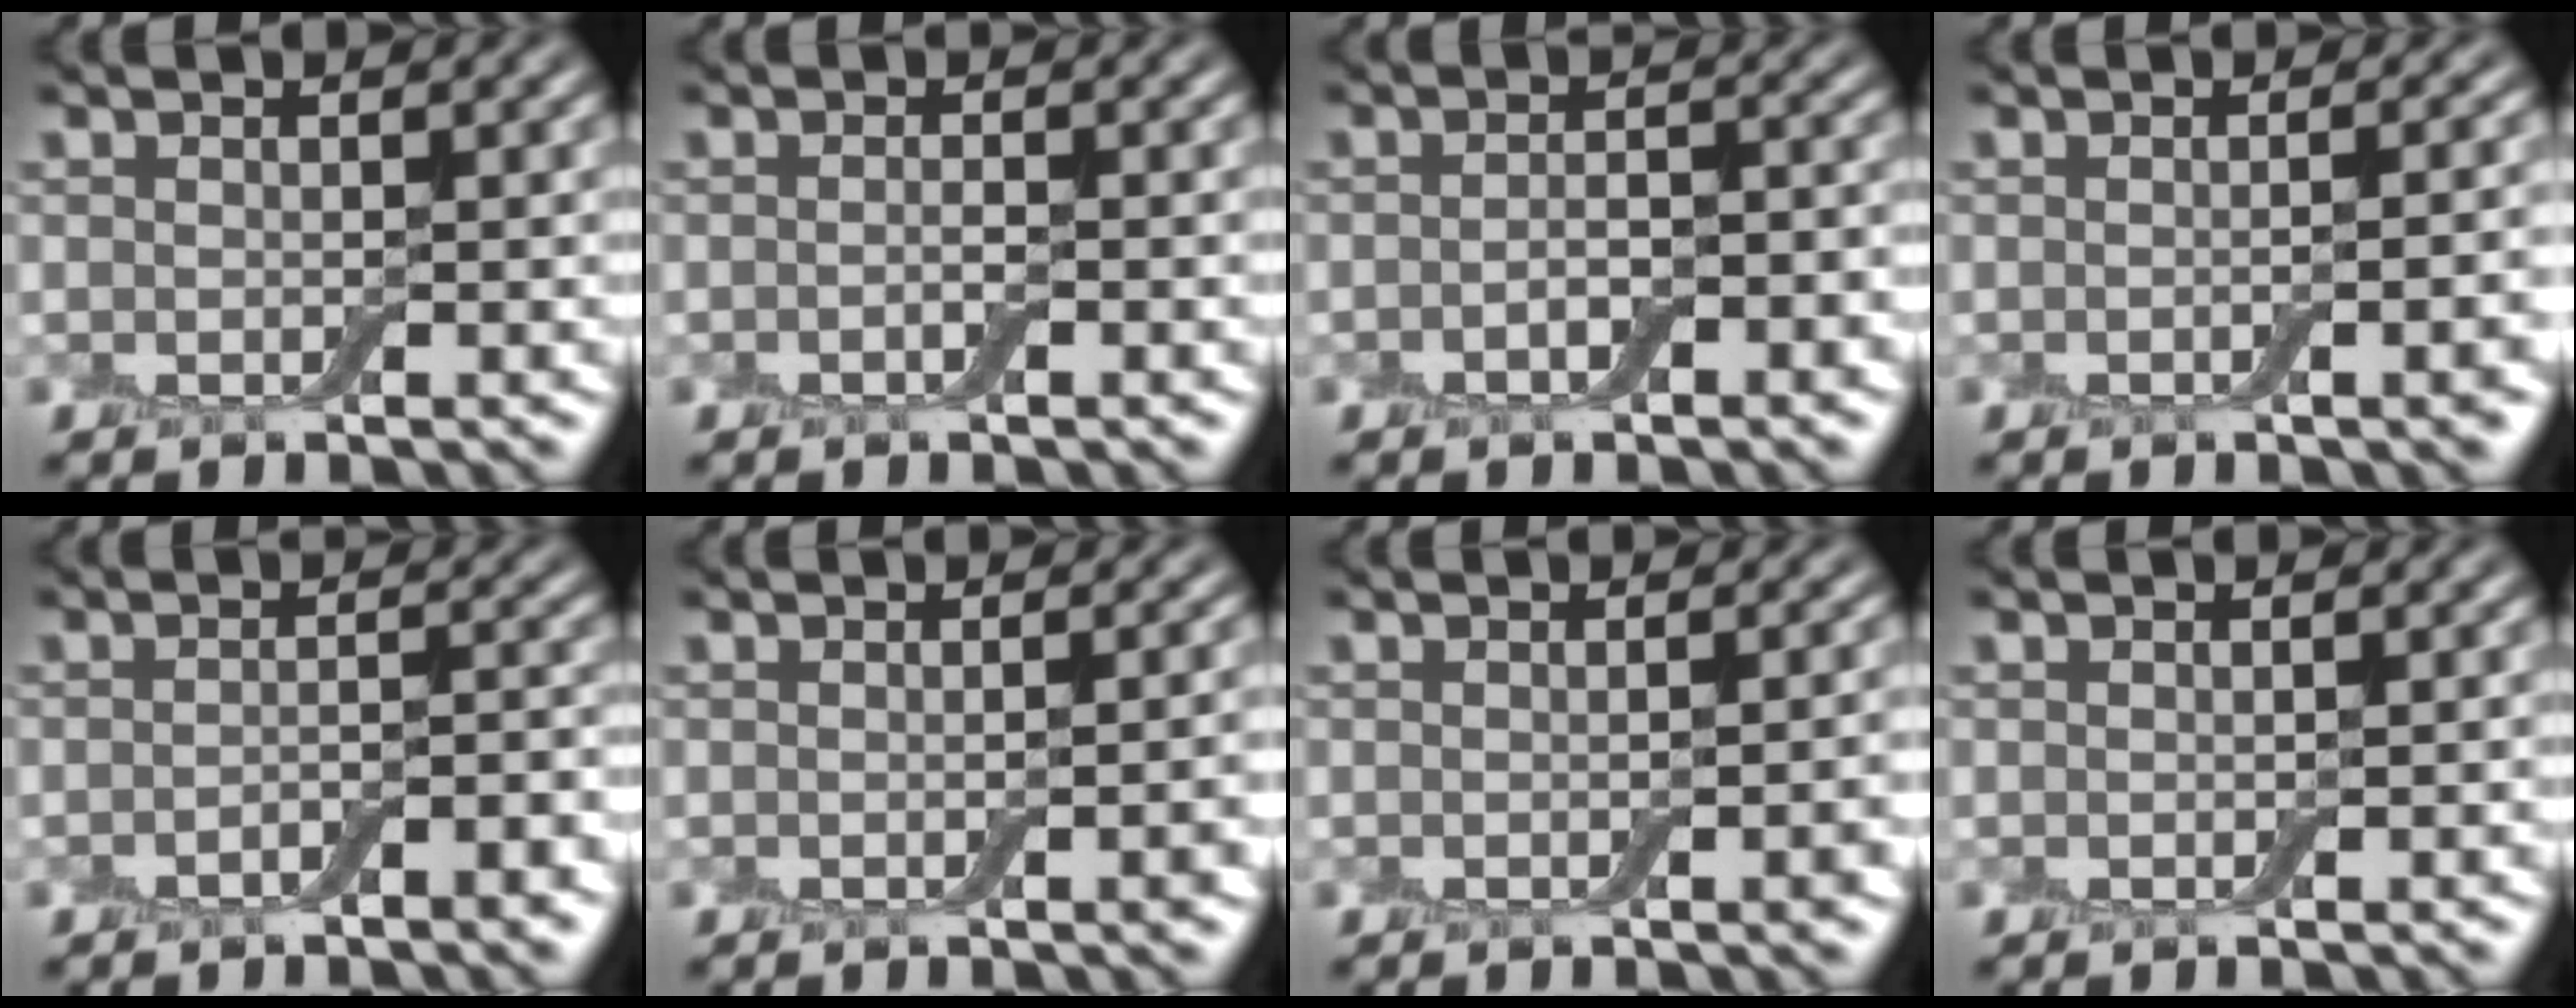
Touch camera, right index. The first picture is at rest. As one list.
[{"total": 0.8, "force": [-0.3, 0.2, 0.7], "torque": [-0.015, -0.001, -0.007]}, {"total": 2.8, "force": [-1.0, 1.2, 2.3], "torque": [-0.042, -0.001, -0.017]}, {"total": 4.6, "force": [-0.8, 1.9, 4.1], "torque": [-0.021, 0.009, -0.011]}, {"total": 2.8, "force": [-1.4, 0.9, 2.3], "torque": [-0.039, 0.002, -0.024]}, {"total": 2.7, "force": [-0.4, 0.7, 2.5], "torque": [-0.023, 0.003, -0.003]}, {"total": 2.5, "force": [-0.4, 0.6, 2.4], "torque": [-0.023, 0.002, -0.004]}, {"total": 0.0}]